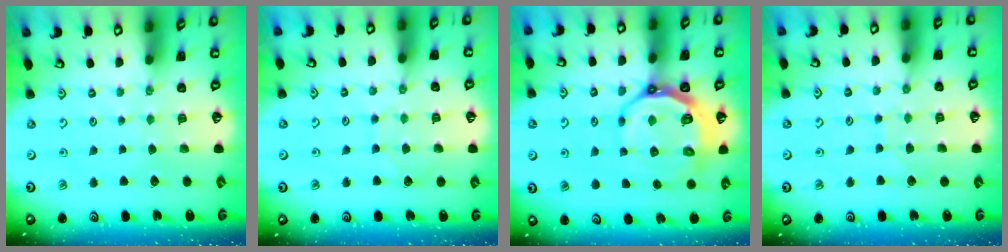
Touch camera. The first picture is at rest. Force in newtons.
{"total": 4.8, "press": 4.8, "slide": 0.6}
{"total": 9.7, "press": 8.9, "slide": 3.9}
{"total": 6.4, "press": 6.4, "slide": 0.2}